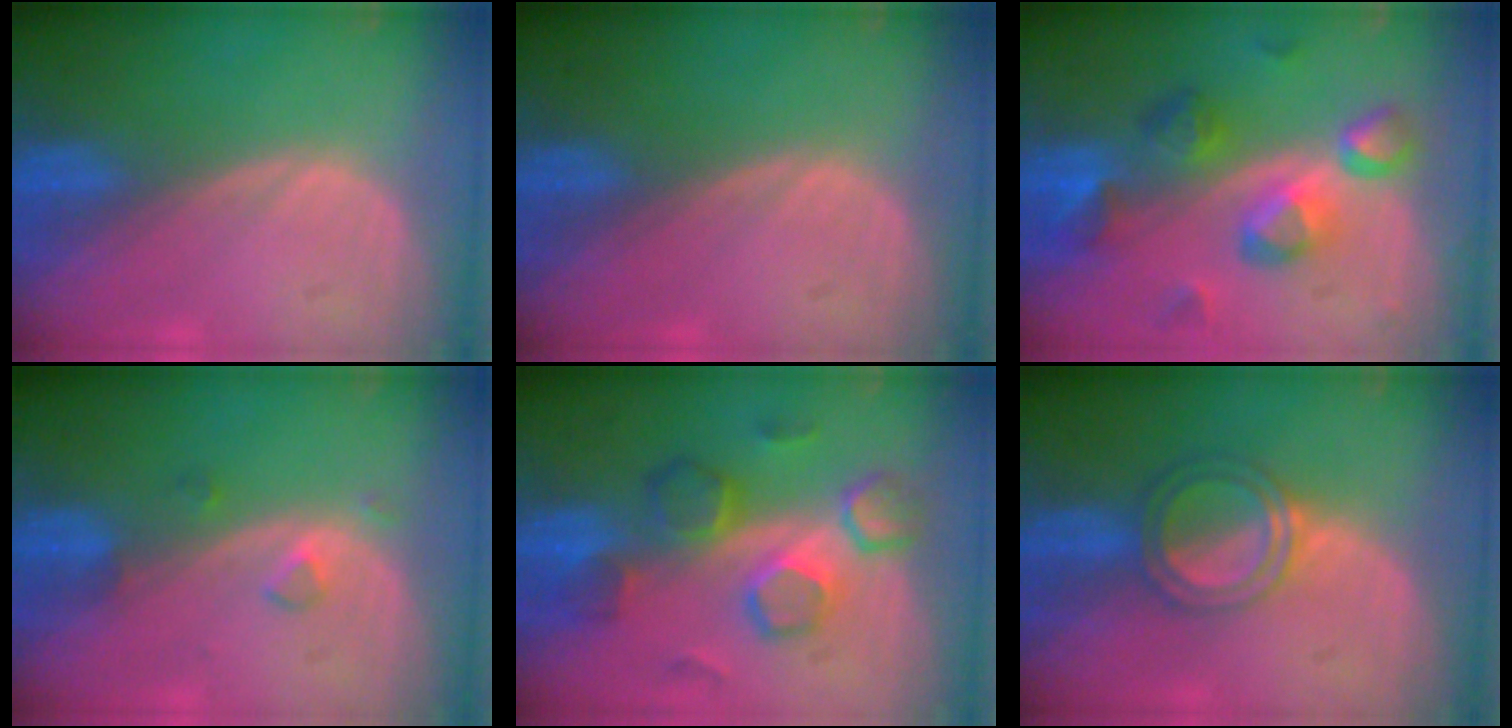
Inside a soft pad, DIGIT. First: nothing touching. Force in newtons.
{"total": 0.0}
{"total": 9.4, "press": 8.3, "slide": 4.4}
{"total": 1.8, "press": 1.8, "slide": 0.1}
{"total": 8.5, "press": 8.4, "slide": 1.4}
{"total": 5.1, "press": 4.6, "slide": 2.1}